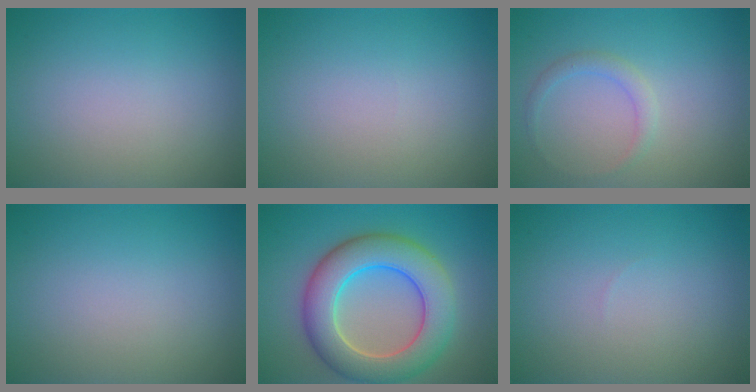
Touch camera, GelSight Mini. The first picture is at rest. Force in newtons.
{"total": 0.0}
{"total": 1.4, "press": 1.4, "slide": 0.1}
{"total": 0.0}
{"total": 8.6, "press": 8.6, "slide": 0.4}
{"total": 0.0}